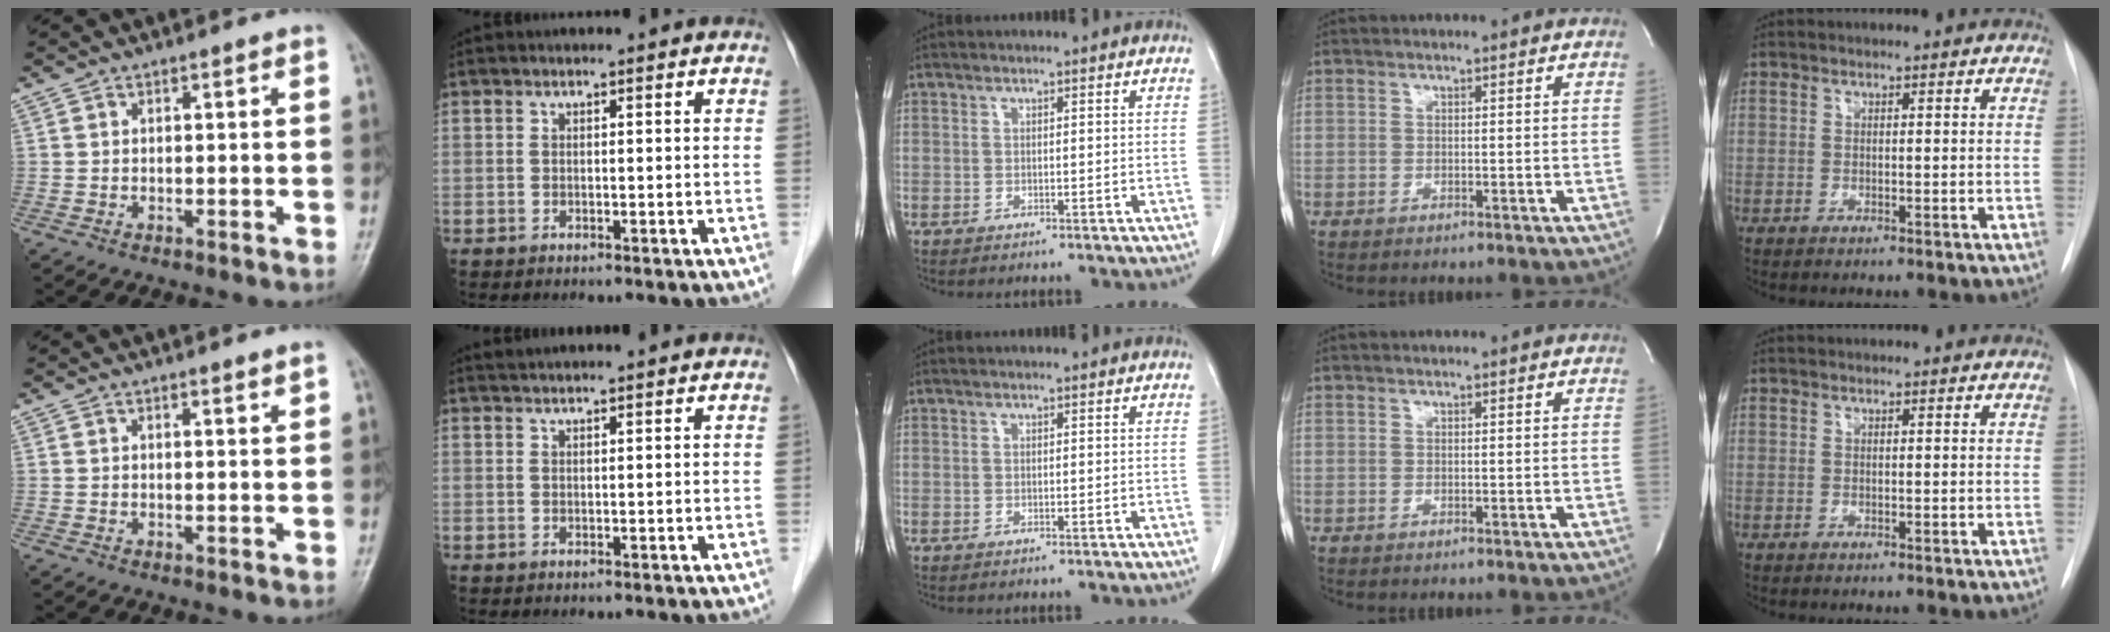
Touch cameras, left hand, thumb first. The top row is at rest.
{"thumb": {"total": 1.2, "force": [0.8, 0.0, 0.8], "torque": [-0.009, -0.006, 0.013]}, "index": {"total": 2.9, "force": [2.8, -0.3, 0.9], "torque": [-0.011, 0.028, 0.046]}}